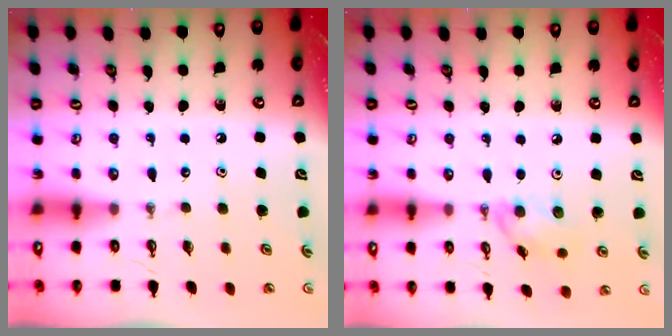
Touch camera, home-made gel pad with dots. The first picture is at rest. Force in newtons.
{"total": 8.5, "press": 8.4, "slide": 1.1}